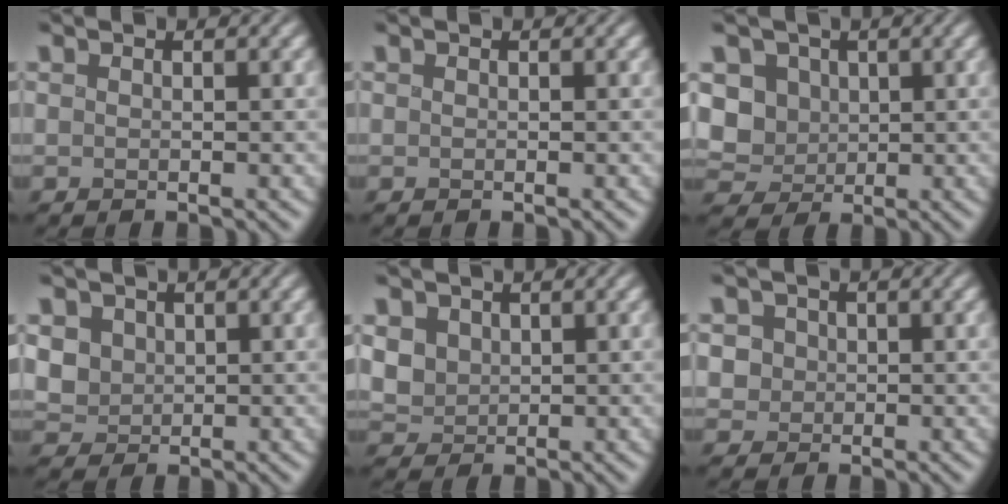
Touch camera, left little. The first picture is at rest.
{"total": 0.0}
{"total": 5.7, "force": [0.4, 5.0, 2.7], "torque": [-0.064, 0.012, -0.008]}
{"total": 3.0, "force": [0.4, 2.6, 1.3], "torque": [-0.041, -0.002, 0.005]}
{"total": 2.9, "force": [0.6, 2.5, 1.4], "torque": [-0.043, 0.000, 0.012]}
{"total": 2.1, "force": [0.3, 2.0, 0.7], "torque": [-0.022, 0.003, 0.013]}